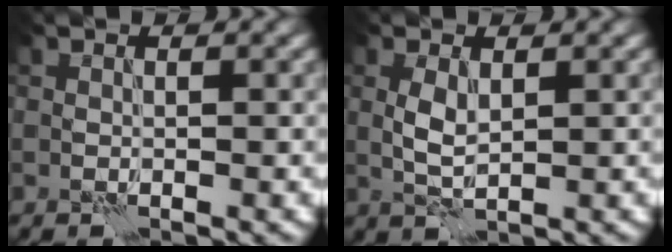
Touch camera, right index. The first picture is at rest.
{"total": 2.0, "force": [0.4, 0.8, 1.8], "torque": [-0.039, 0.002, 0.009]}